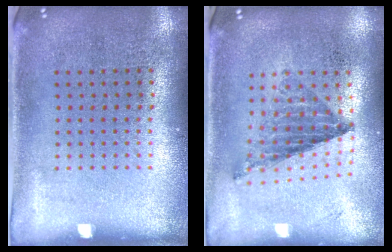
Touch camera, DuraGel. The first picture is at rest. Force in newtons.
{"total": 0.8, "press": 0.8, "slide": 0.1}